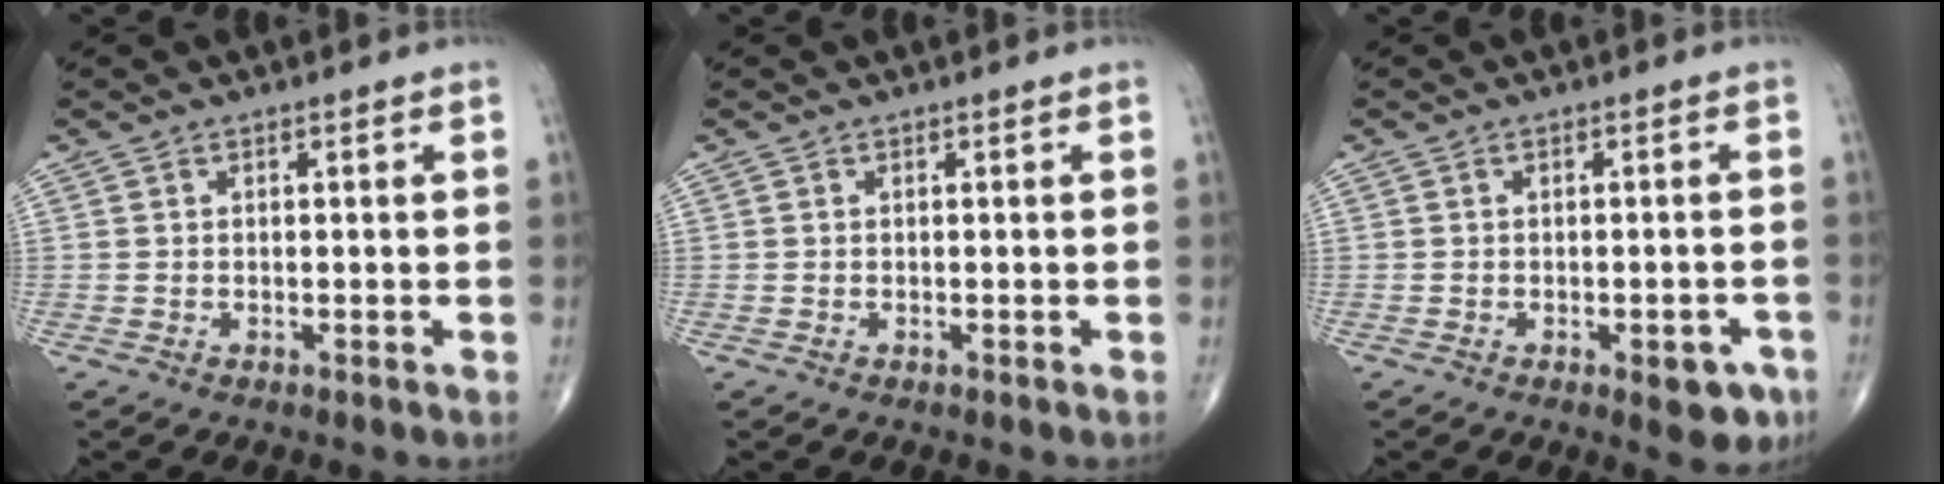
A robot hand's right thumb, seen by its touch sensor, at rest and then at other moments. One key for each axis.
{"total": 0.0}
{"total": 5.3, "fx": -2.5, "fy": 2.4, "fz": 4.0, "tx": -0.028, "ty": 0.007, "tz": -0.026}